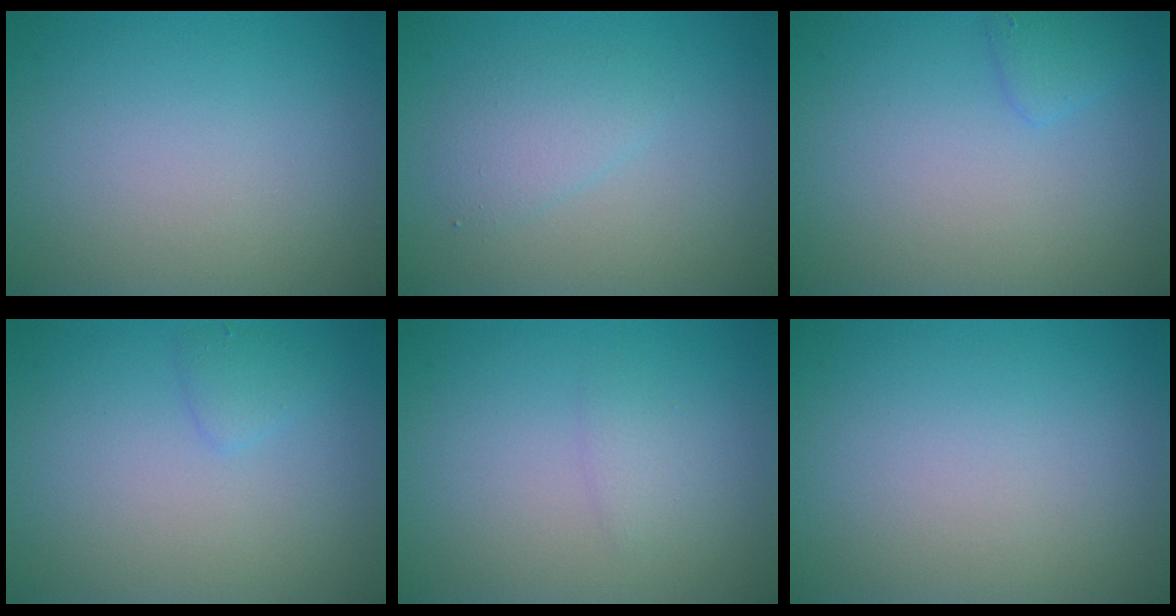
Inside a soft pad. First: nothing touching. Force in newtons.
{"total": 2.0, "press": 2.0, "slide": 0.1}
{"total": 1.3, "press": 1.3, "slide": 0.1}
{"total": 1.0, "press": 1.0, "slide": 0.1}
{"total": 1.0, "press": 1.0, "slide": 0.1}
{"total": 0.0}